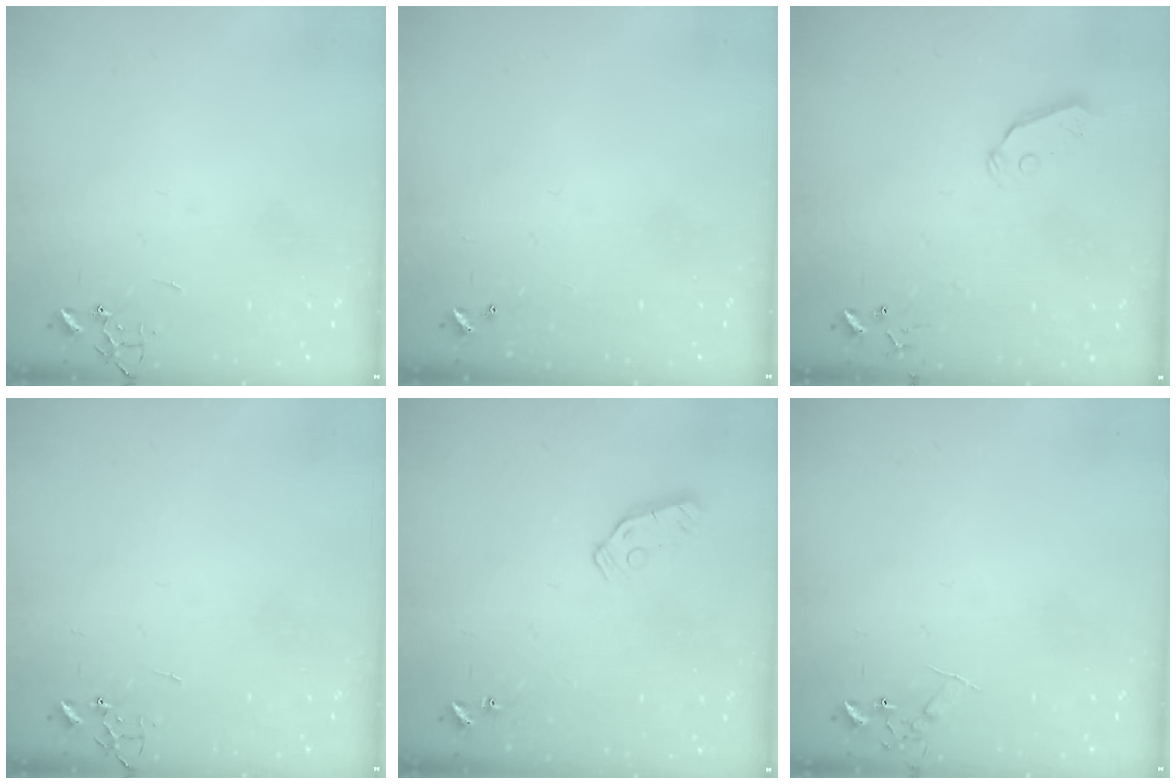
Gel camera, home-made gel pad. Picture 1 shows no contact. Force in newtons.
{"total": 0.0}
{"total": 4.4, "press": 4.3, "slide": 0.5}
{"total": 0.0}
{"total": 6.5, "press": 6.5, "slide": 0.4}
{"total": 7.0, "press": 7.0, "slide": 0.8}